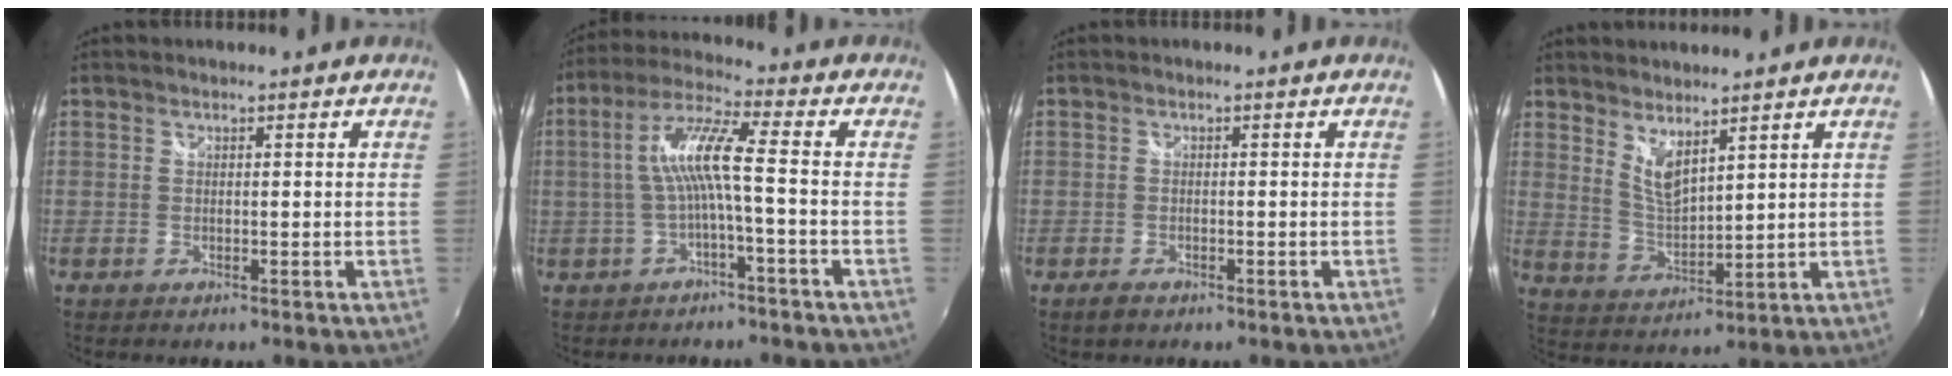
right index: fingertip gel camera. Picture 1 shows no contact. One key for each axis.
{"total": 8.2, "fx": -1.4, "fy": 0.1, "fz": 8.1, "tx": -0.170, "ty": 0.012, "tz": -0.020}
{"total": 2.1, "fx": -1.4, "fy": 1.2, "fz": 1.1, "tx": -0.021, "ty": -0.006, "tz": -0.024}
{"total": 6.0, "fx": 4.3, "fy": 1.7, "fz": 3.8, "tx": -0.069, "ty": -0.014, "tz": 0.086}